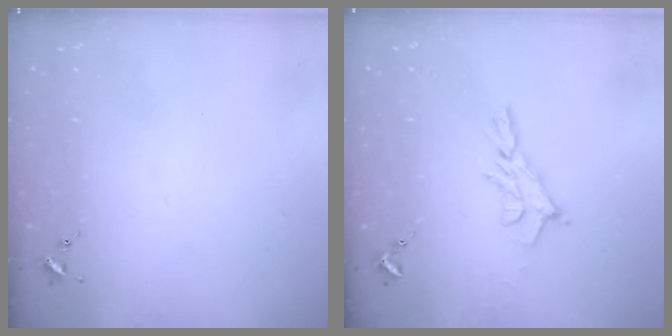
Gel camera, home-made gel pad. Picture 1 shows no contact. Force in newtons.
{"total": 9.9, "press": 9.9, "slide": 0.7}